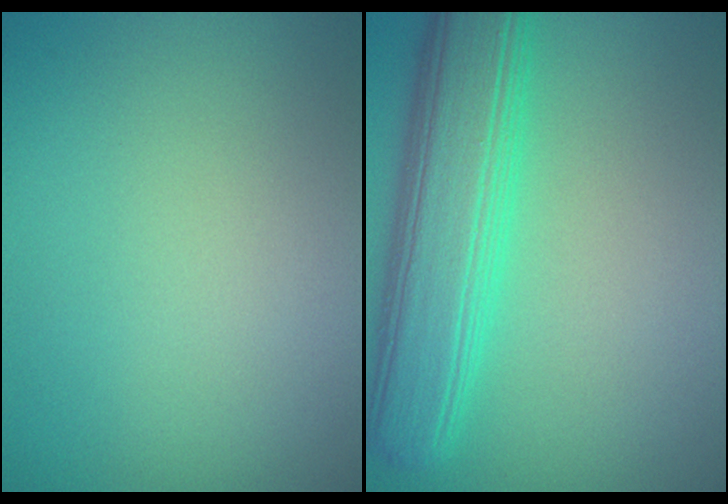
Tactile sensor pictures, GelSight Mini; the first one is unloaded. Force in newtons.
{"total": 7.6, "press": 7.6, "slide": 0.1}